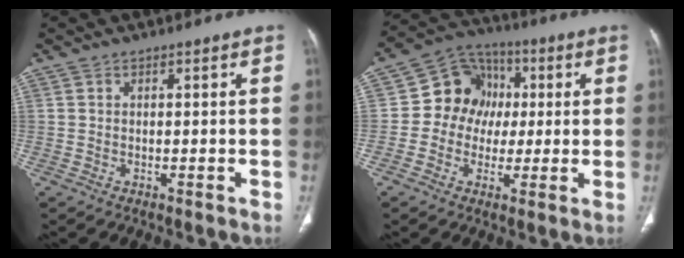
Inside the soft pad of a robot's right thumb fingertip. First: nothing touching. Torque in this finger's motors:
{"motor_torque": [0.17, -0.03, 0.34, 0.19, 0.04]}